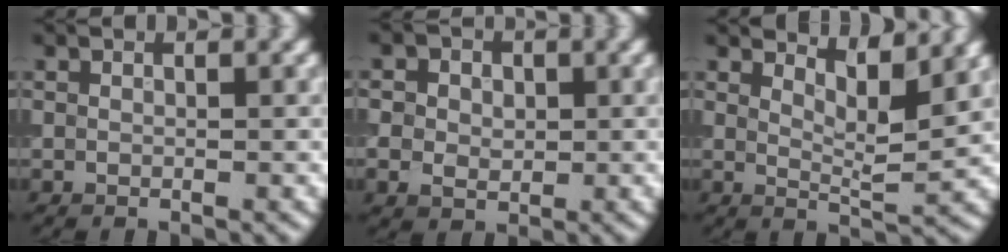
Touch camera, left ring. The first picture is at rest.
{"total": 4.2, "force": [0.6, 3.6, 2.2], "torque": [-0.027, 0.012, -0.012]}
{"total": 4.3, "force": [3.4, 0.8, 2.6], "torque": [-0.043, -0.003, 0.052]}